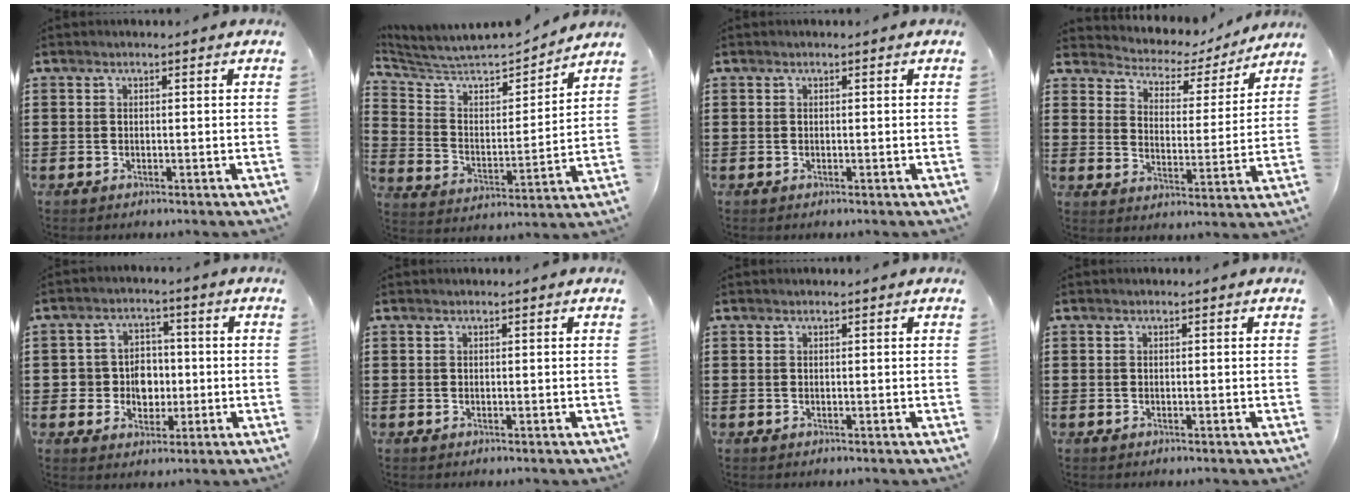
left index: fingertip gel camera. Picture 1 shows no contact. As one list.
[{"total": 5.4, "force": [5.0, 1.3, 1.6], "torque": [-0.062, -0.044, 0.078]}, {"total": 0.0}, {"total": 3.6, "force": [3.4, 1.2, 0.3], "torque": [-0.031, -0.030, 0.050]}, {"total": 5.1, "force": [-0.6, 4.6, 2.2], "torque": [-0.049, 0.009, -0.014]}, {"total": 0.0}, {"total": 0.0}, {"total": 0.0}]